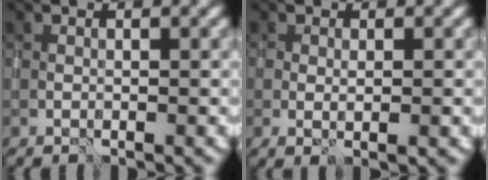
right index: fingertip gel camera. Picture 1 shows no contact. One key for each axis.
{"total": 0.7, "fx": 0.1, "fy": 0.1, "fz": 0.7, "tx": -0.009, "ty": 0.000, "tz": 0.002}